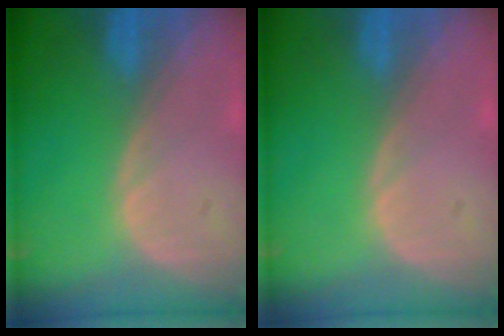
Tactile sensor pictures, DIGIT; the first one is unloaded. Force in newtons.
{"total": 0.0}